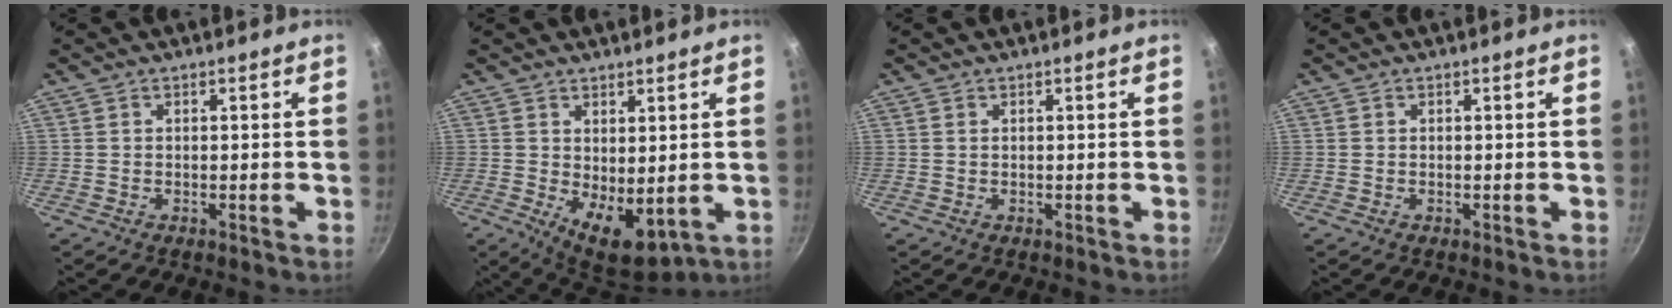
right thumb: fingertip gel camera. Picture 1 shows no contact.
{"total": 8.4, "force": [0.4, 4.4, 7.2], "torque": [-0.086, -0.023, 0.021]}
{"total": 0.0}
{"total": 0.0}